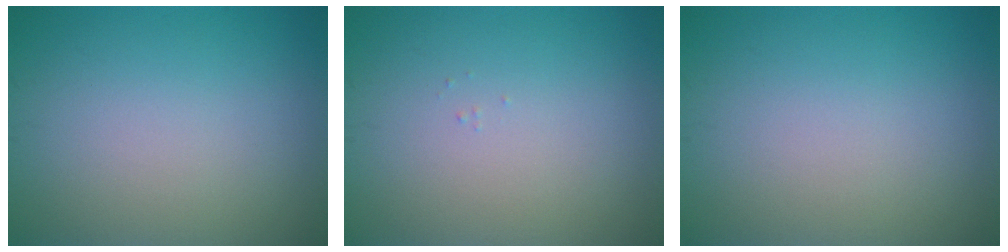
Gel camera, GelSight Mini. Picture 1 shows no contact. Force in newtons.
{"total": 0.0}
{"total": 0.0}